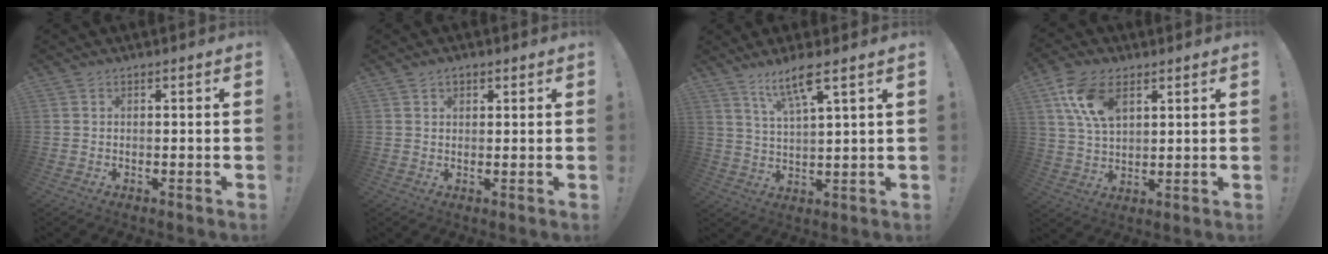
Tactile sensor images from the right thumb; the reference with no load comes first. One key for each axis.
{"total": 1.7, "fx": 0.9, "fy": 1.2, "fz": 0.7, "tx": 0.001, "ty": -0.005, "tz": 0.015}
{"total": 9.1, "fx": 6.1, "fy": 0.9, "fz": 6.7, "tx": -0.118, "ty": -0.026, "tz": 0.100}
{"total": 12.6, "fx": 6.1, "fy": 7.3, "fz": 8.3, "tx": -0.158, "ty": -0.012, "tz": 0.114}